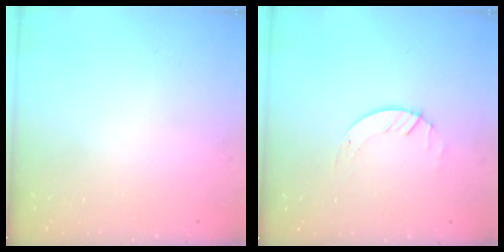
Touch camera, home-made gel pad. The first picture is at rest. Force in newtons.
{"total": 2.0, "press": 2.0, "slide": 0.2}